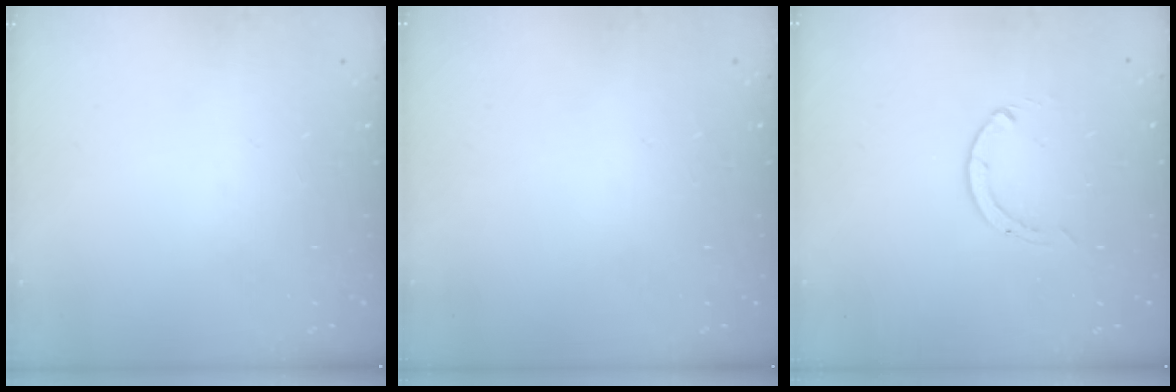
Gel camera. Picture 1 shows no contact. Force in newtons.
{"total": 2.6, "press": 2.6, "slide": 0.2}
{"total": 0.0}